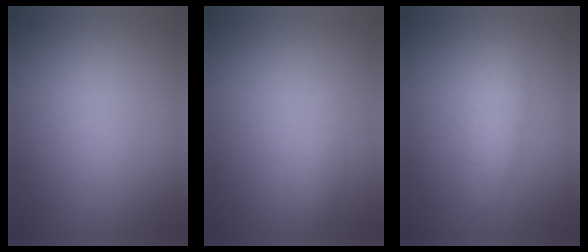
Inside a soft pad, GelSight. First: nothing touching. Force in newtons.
{"total": 1.3}
{"total": 2.3}